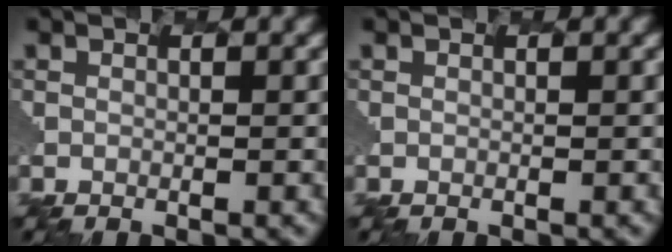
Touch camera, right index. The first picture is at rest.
{"total": 0.0}